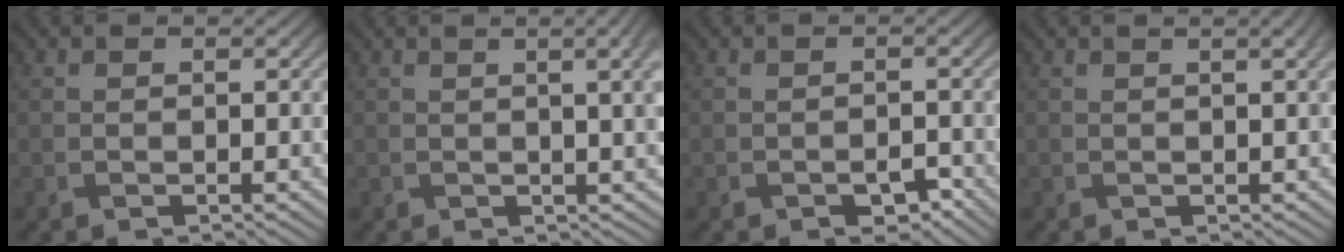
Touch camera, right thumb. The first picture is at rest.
{"total": 5.6, "force": [1.3, 1.6, 5.2], "torque": [-0.058, 0.014, 0.017]}
{"total": 2.5, "force": [-1.6, 1.3, 1.5], "torque": [-0.024, -0.002, -0.023]}
{"total": 2.1, "force": [0.9, 0.4, 1.8], "torque": [-0.026, 0.006, 0.005]}